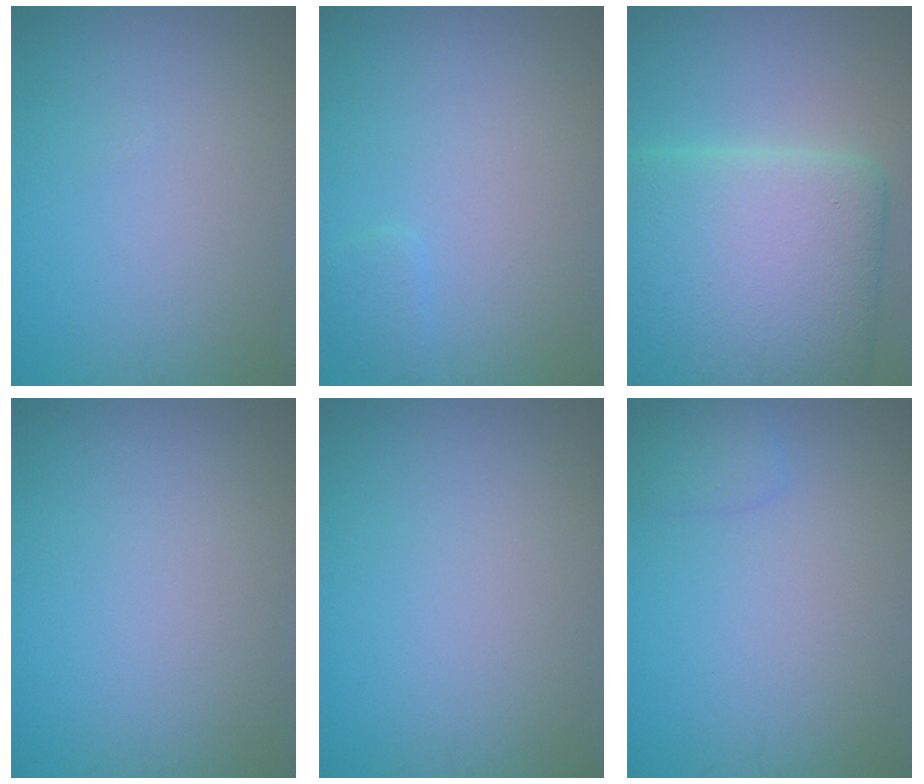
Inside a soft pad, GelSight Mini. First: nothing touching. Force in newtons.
{"total": 1.0, "press": 1.0, "slide": 0.1}
{"total": 14.5, "press": 14.5, "slide": 0.5}
{"total": 0.0}
{"total": 0.0}
{"total": 1.3, "press": 1.3, "slide": 0.1}